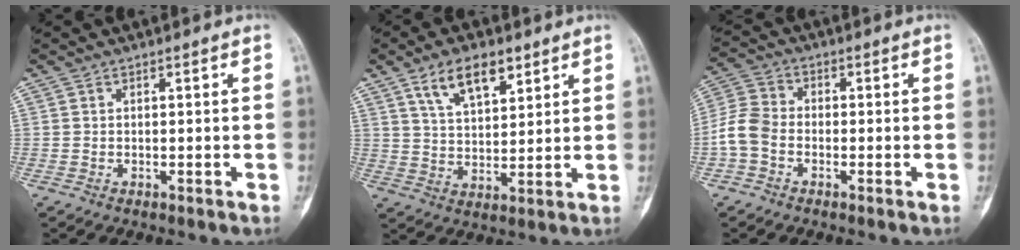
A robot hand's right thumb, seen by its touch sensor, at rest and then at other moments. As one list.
[{"total": 9.9, "force": [5.8, 4.7, 6.5], "torque": [-0.099, -0.024, 0.109]}, {"total": 6.4, "force": [-2.0, 4.7, 3.9], "torque": [-0.078, 0.017, -0.054]}]